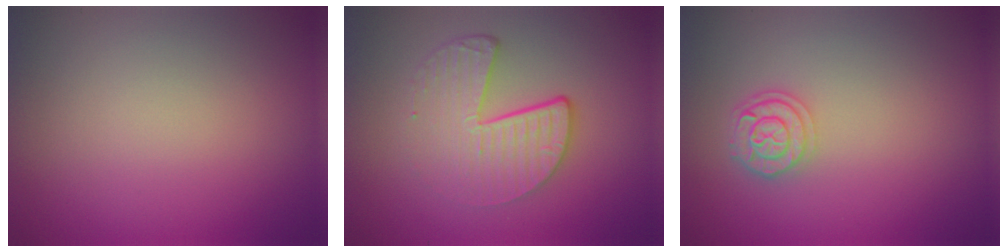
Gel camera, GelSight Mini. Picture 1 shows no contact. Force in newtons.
{"total": 4.7, "press": 3.0, "slide": 3.6}
{"total": 2.6, "press": 2.4, "slide": 1.0}